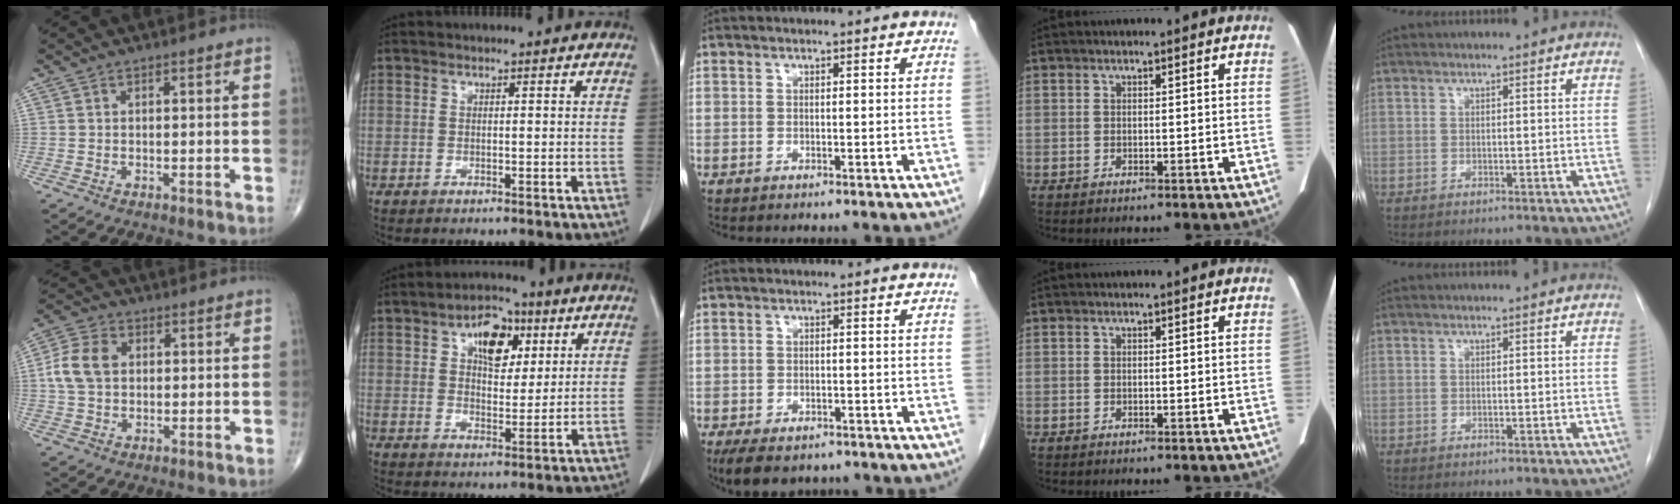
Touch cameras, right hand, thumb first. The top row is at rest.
{"thumb": {"total": 8.2, "force": [1.1, 6.0, 5.5], "torque": [-0.106, 0.012, 0.017]}, "index": {"total": 8.5, "force": [3.6, 4.8, 5.9], "torque": [-0.093, 0.019, 0.059]}, "middle": {"total": 8.3, "force": [-6.4, 3.8, 3.7], "torque": [-0.061, -0.007, -0.092]}}